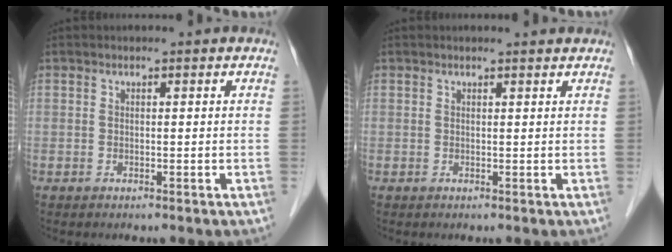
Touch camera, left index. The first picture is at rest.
{"total": 1.5, "force": [1.4, -0.1, 0.2], "torque": [-0.010, -0.002, 0.016]}